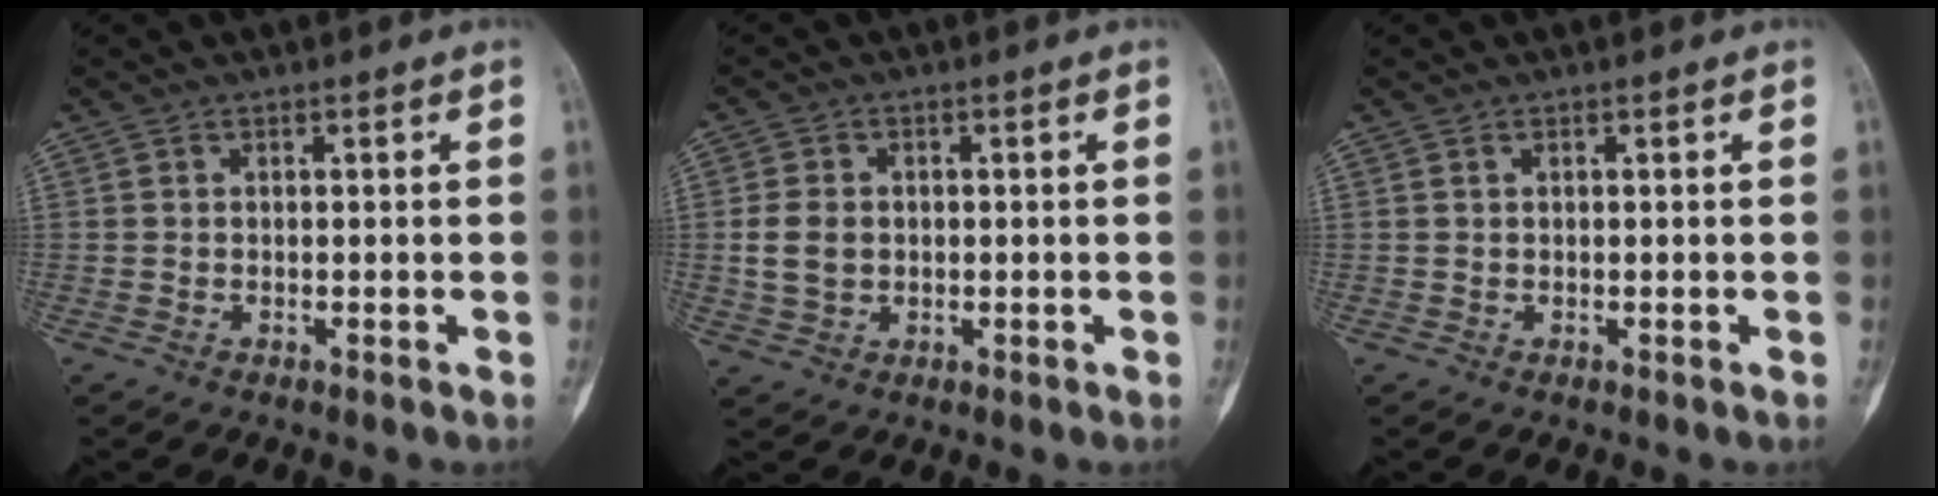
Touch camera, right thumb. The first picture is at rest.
{"total": 4.9, "force": [-0.1, 3.8, 3.1], "torque": [-0.053, 0.005, 0.001]}
{"total": 0.0}